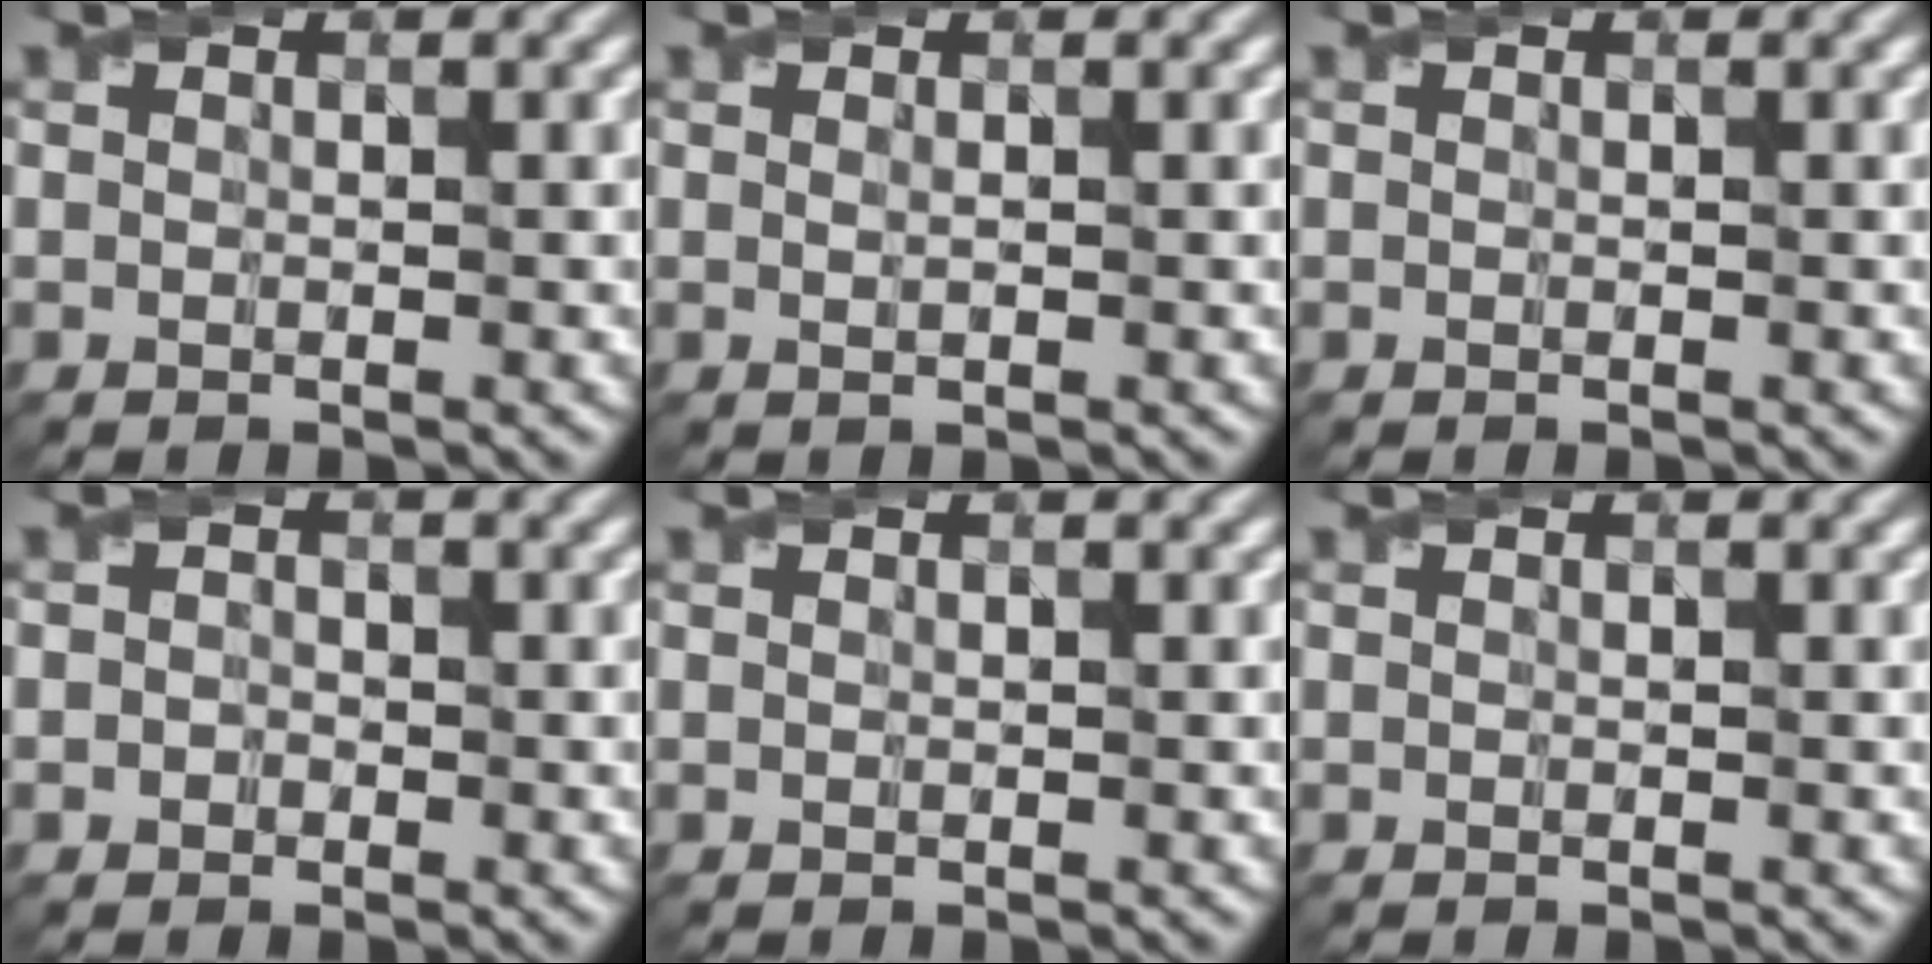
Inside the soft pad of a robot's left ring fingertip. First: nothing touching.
{"total": 0.6, "force": [0.2, 0.1, 0.5], "torque": [-0.012, 0.000, 0.002]}
{"total": 0.0}
{"total": 0.9, "force": [-0.3, 0.8, 0.4], "torque": [-0.005, -0.003, -0.009]}
{"total": 0.0}
{"total": 0.0}